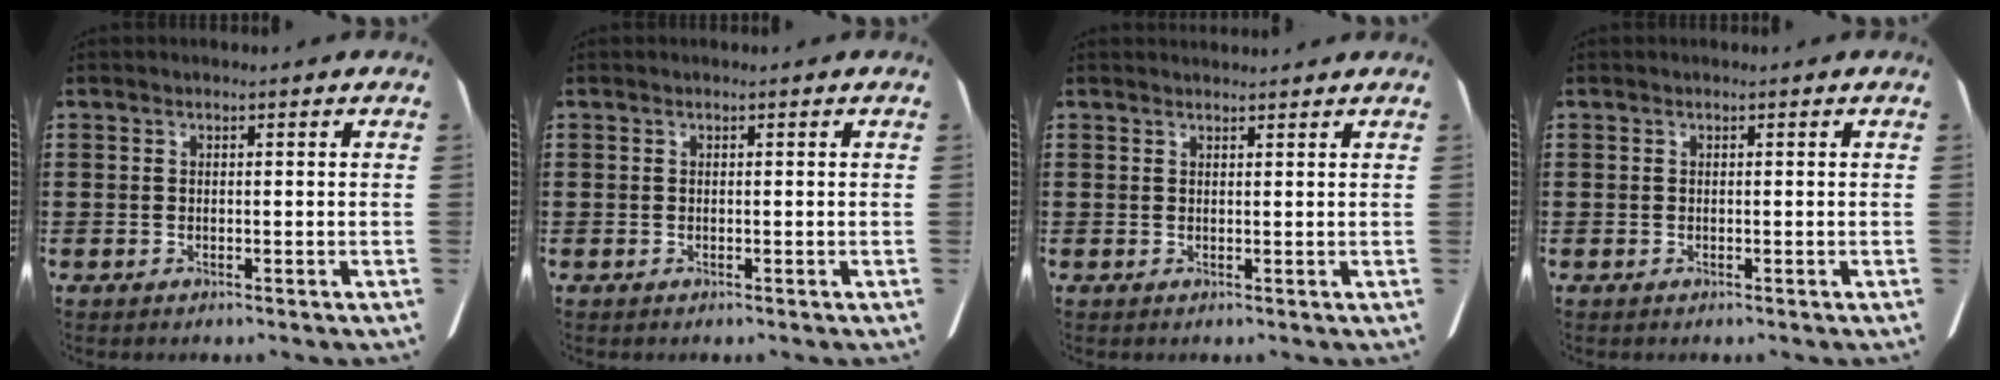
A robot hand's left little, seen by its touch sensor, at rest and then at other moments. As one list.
[{"total": 0.0}, {"total": 1.1, "force": [1.1, 0.0, 0.2], "torque": [0.004, -0.002, 0.019]}, {"total": 0.0}]